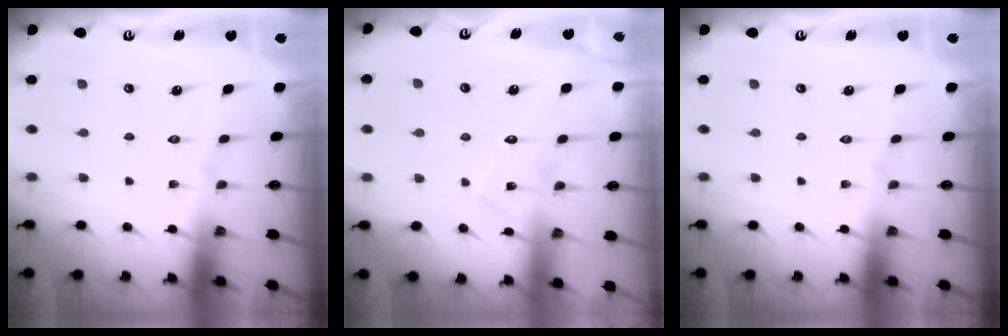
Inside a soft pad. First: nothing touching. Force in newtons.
{"total": 8.1, "press": 8.1, "slide": 0.5}
{"total": 0.0}